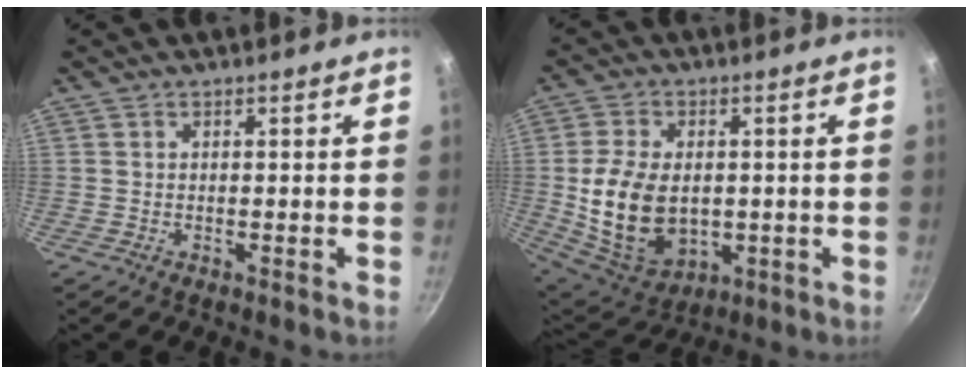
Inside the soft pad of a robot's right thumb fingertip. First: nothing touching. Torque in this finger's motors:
{"motor_torque": [-0.28, 1.15, 1.57, 0.26, 0.16]}